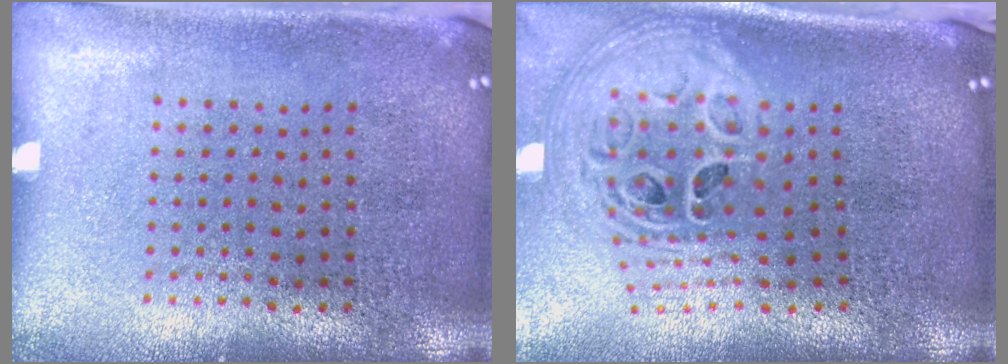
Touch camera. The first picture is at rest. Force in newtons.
{"total": 2.9, "press": 2.0, "slide": 2.0}